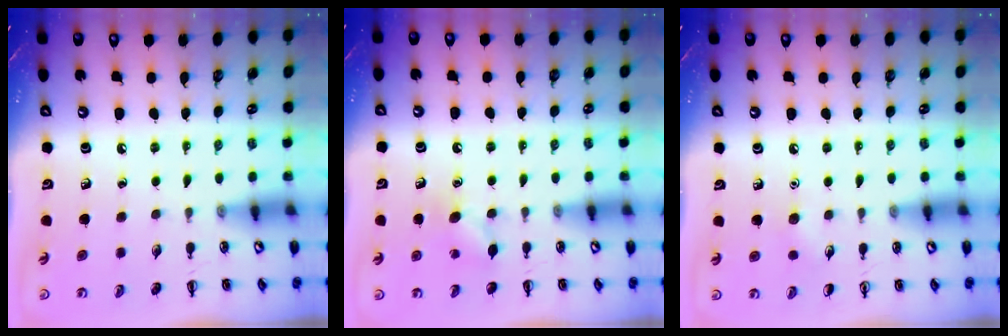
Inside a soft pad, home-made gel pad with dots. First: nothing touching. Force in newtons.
{"total": 5.7, "press": 5.5, "slide": 1.5}
{"total": 4.1, "press": 3.9, "slide": 1.3}